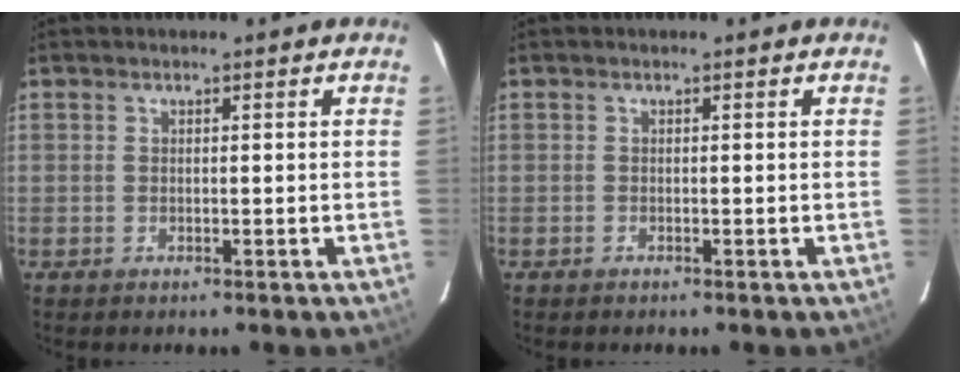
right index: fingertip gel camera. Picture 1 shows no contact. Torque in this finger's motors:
{"motor_torque": [0.08, -0.05, -0.01, 0.00]}